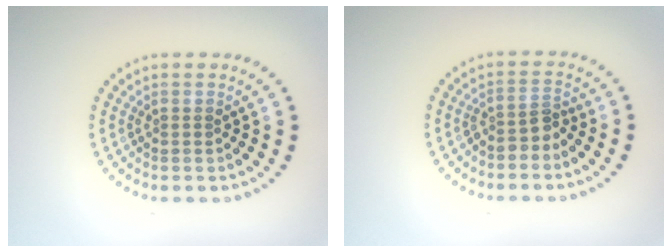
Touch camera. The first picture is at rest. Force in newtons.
{"total": 2.0, "press": 1.4, "slide": 1.4}